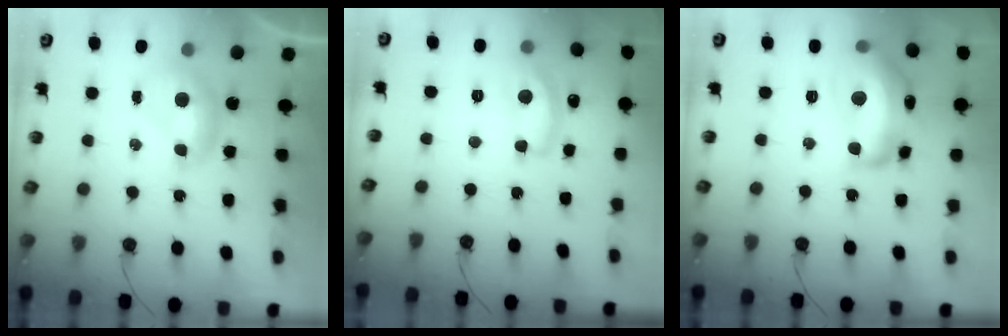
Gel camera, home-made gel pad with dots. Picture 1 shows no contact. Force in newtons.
{"total": 8.7, "press": 8.6, "slide": 0.9}
{"total": 12.5, "press": 12.5, "slide": 1.2}